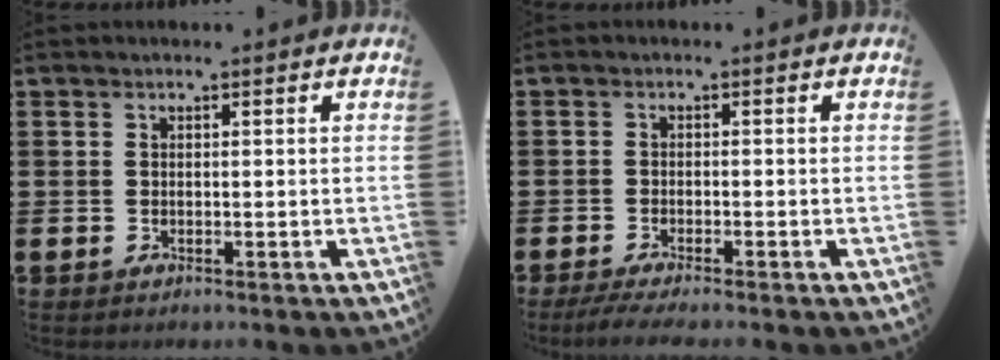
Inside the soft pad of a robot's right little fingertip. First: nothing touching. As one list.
[{"total": 1.7, "force": [-1.3, 0.0, 1.1], "torque": [-0.018, -0.001, -0.023]}]